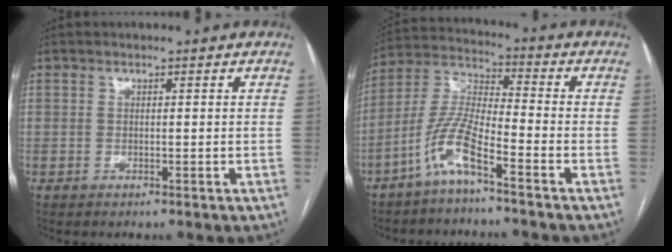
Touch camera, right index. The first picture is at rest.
{"total": 8.4, "force": [-5.3, 0.9, 6.5], "torque": [-0.151, 0.000, -0.112]}